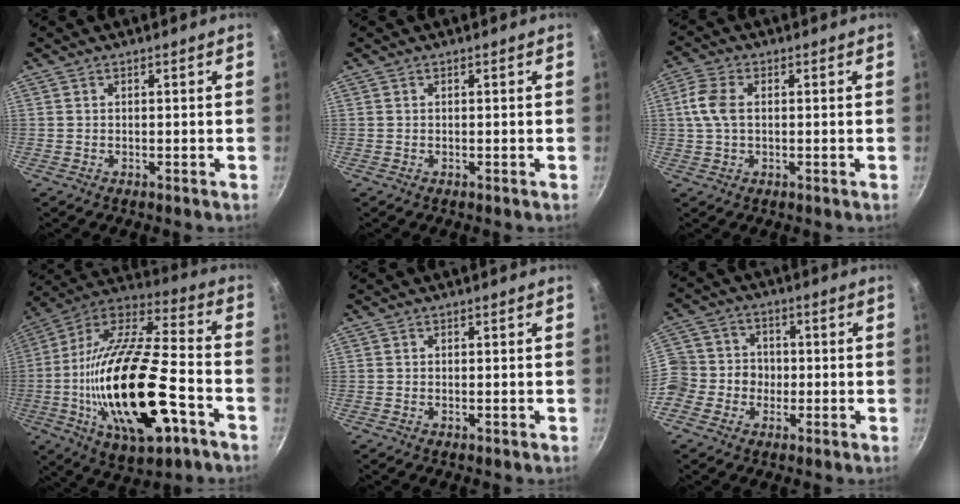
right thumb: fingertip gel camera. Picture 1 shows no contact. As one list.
[{"total": 0.0}, {"total": 5.8, "force": [0.6, 3.5, 4.6], "torque": [-0.099, 0.011, 0.007]}, {"total": 29.6, "force": [-8.4, 11.9, 25.8], "torque": [-0.467, 0.020, -0.145]}, {"total": 0.0}, {"total": 11.7, "force": [-2.5, 10.6, 4.2], "torque": [-0.063, 0.038, -0.062]}]